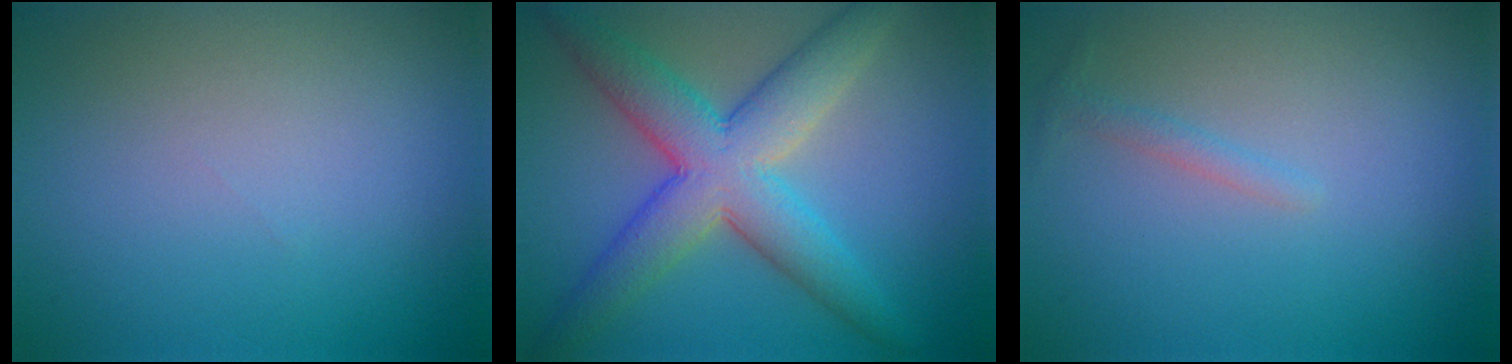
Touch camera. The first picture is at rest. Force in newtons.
{"total": 7.7, "press": 7.7, "slide": 0.1}
{"total": 0.9, "press": 0.9, "slide": 0.0}